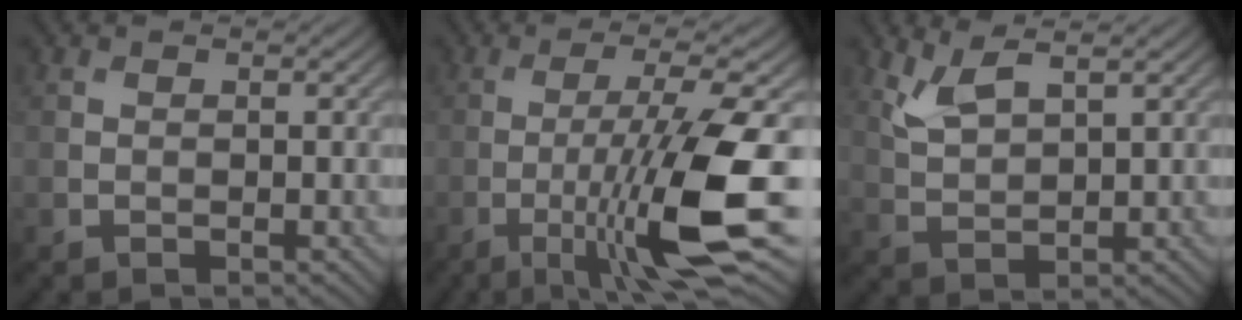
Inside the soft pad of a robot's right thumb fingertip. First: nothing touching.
{"total": 13.4, "force": [-4.1, 2.0, 12.6], "torque": [-0.194, 0.001, -0.075]}
{"total": 4.2, "force": [2.8, 1.0, 3.0], "torque": [-0.080, 0.003, 0.067]}